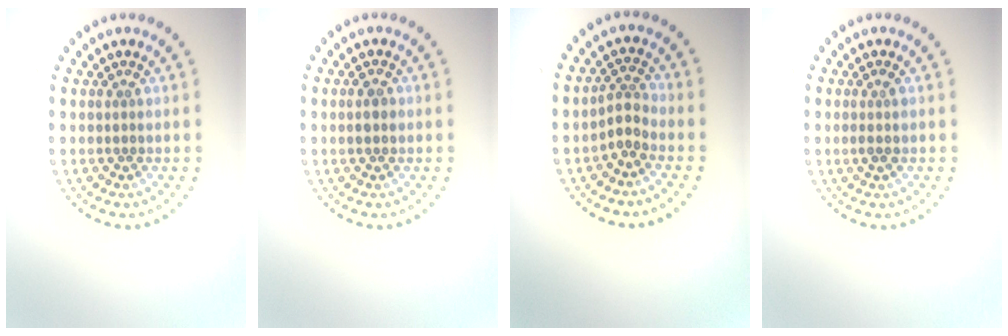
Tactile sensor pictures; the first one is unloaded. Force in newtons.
{"total": 0.9, "press": 0.9, "slide": 0.0}
{"total": 2.0, "press": 1.4, "slide": 1.4}
{"total": 1.0, "press": 0.9, "slide": 0.5}